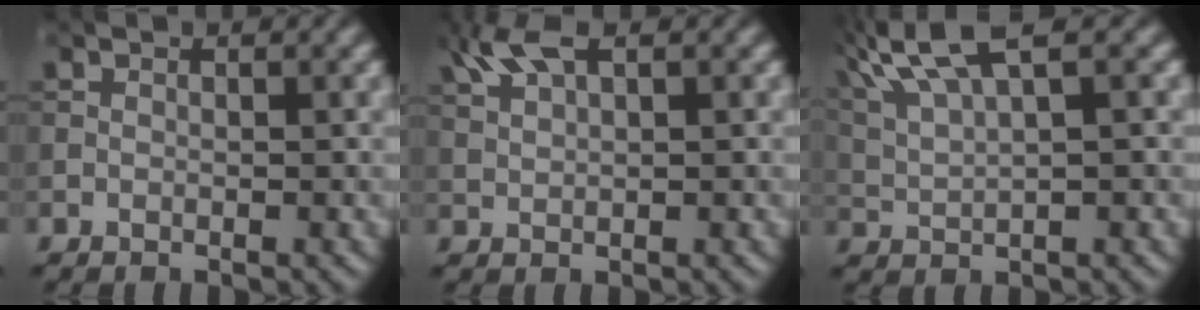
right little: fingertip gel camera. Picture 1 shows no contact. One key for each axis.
{"total": 3.8, "fx": 2.3, "fy": 1.3, "fz": 2.8, "tx": -0.068, "ty": 0.013, "tz": 0.048}
{"total": 6.3, "fx": 3.7, "fy": 1.5, "fz": 4.9, "tx": -0.103, "ty": 0.019, "tz": 0.076}